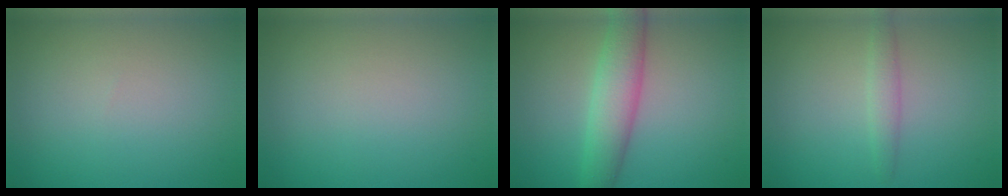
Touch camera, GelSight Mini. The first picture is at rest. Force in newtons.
{"total": 0.0}
{"total": 4.7, "press": 4.7, "slide": 0.2}
{"total": 1.5, "press": 1.5, "slide": 0.1}